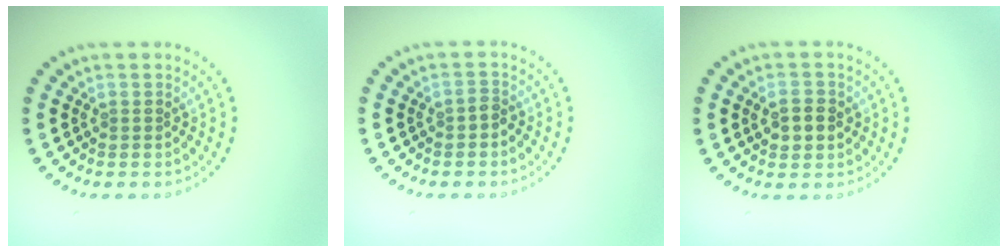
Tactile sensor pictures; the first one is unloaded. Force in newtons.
{"total": 0.9, "press": 0.7, "slide": 0.5}
{"total": 2.5, "press": 2.5, "slide": 0.3}